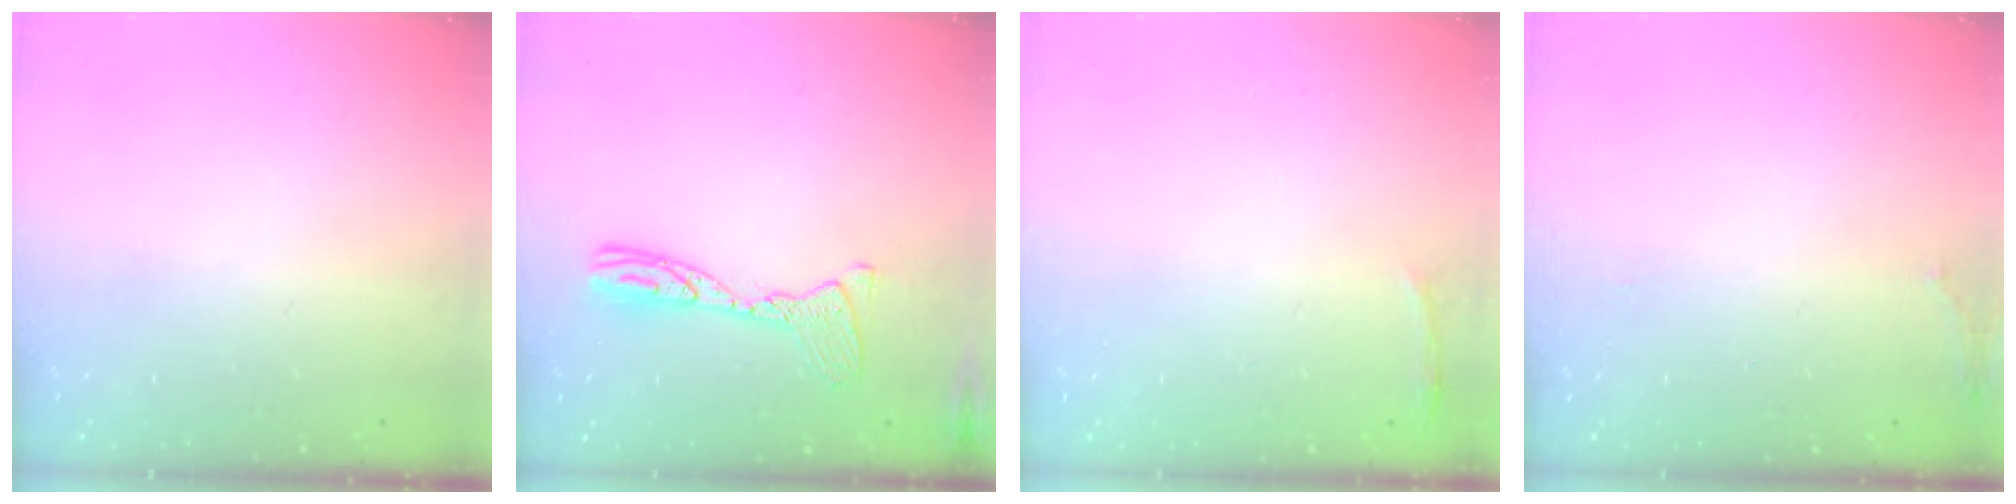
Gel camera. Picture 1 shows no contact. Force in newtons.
{"total": 12.0, "press": 11.9, "slide": 1.1}
{"total": 3.0, "press": 1.9, "slide": 2.3}
{"total": 7.9, "press": 5.9, "slide": 5.3}